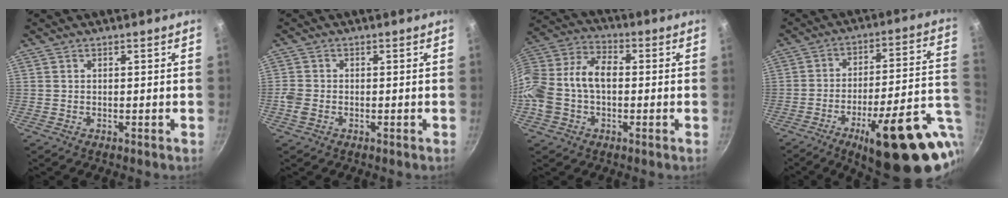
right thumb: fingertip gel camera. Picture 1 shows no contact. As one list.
[{"total": 2.6, "force": [-0.9, 1.9, 1.5], "torque": [-0.035, 0.005, -0.021]}, {"total": 15.8, "force": [-0.9, 10.8, 11.5], "torque": [-0.214, 0.047, -0.031]}, {"total": 25.7, "force": [-9.0, 8.0, 22.7], "torque": [-0.269, 0.019, -0.116]}]